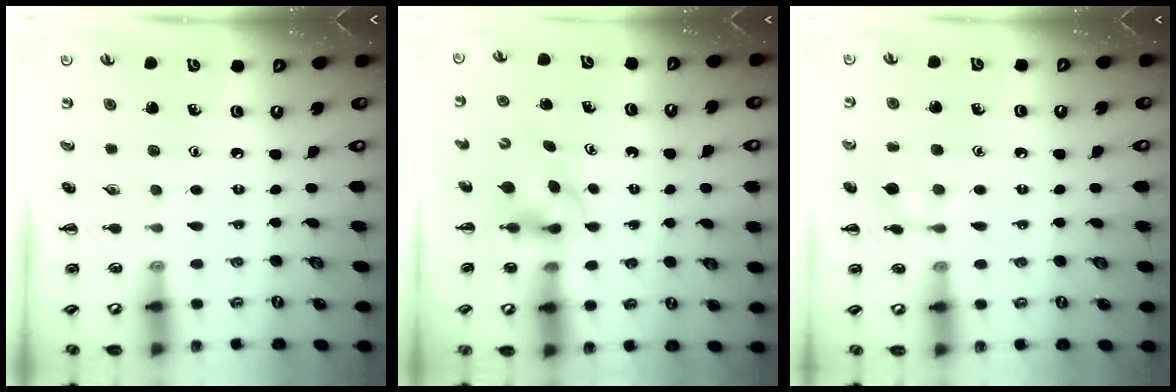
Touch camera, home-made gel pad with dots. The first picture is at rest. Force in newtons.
{"total": 3.2, "press": 3.0, "slide": 1.1}
{"total": 7.8, "press": 7.6, "slide": 1.5}